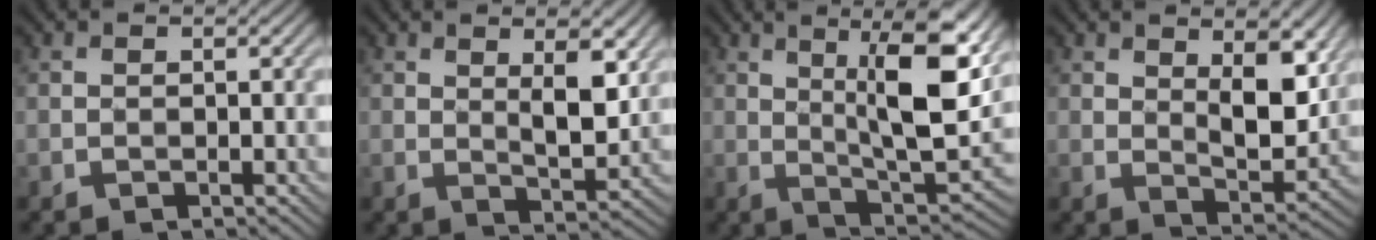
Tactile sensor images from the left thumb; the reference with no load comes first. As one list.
[{"total": 5.5, "force": [2.0, 1.9, 4.8], "torque": [-0.083, -0.001, 0.039]}, {"total": 13.6, "force": [5.0, 3.6, 12.2], "torque": [-0.183, 0.000, 0.086]}, {"total": 8.1, "force": [3.0, 3.7, 6.5], "torque": [-0.111, -0.011, 0.052]}]